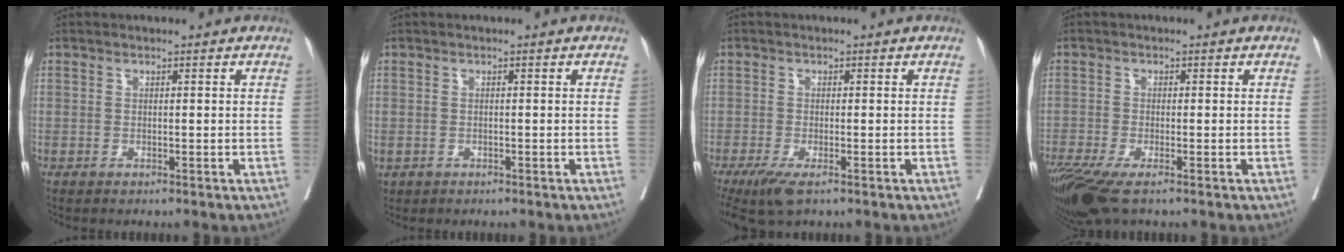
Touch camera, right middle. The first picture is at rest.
{"total": 1.1, "force": [-0.6, 0.9, 0.3], "torque": [-0.011, 0.001, -0.003]}
{"total": 4.1, "force": [-2.6, 0.9, 3.0], "torque": [-0.057, -0.012, -0.044]}
{"total": 7.4, "force": [-5.1, 1.6, 5.2], "torque": [-0.094, -0.019, -0.094]}